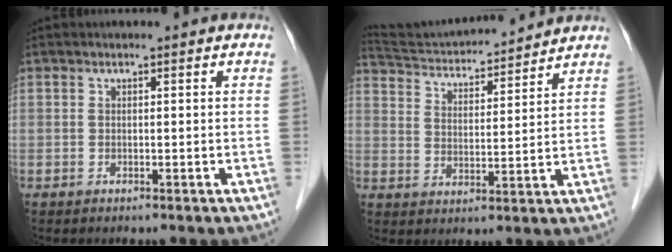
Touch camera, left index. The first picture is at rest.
{"total": 15.3, "force": [14.6, 1.2, 4.4], "torque": [-0.084, 0.017, 0.234]}